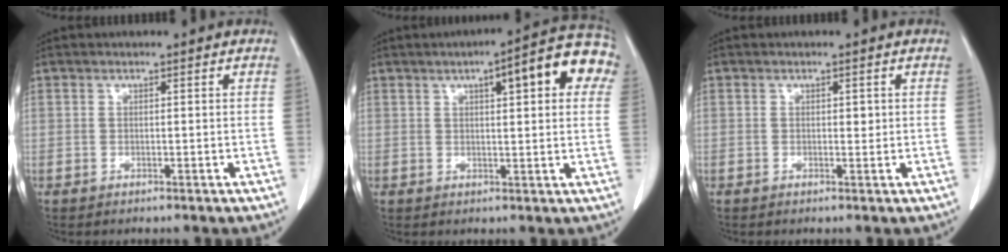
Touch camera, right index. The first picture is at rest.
{"total": 12.7, "force": [5.1, 2.8, 11.3], "torque": [-0.136, 0.026, 0.058]}
{"total": 1.0, "force": [0.2, 0.5, 0.8], "torque": [-0.009, -0.001, 0.004]}